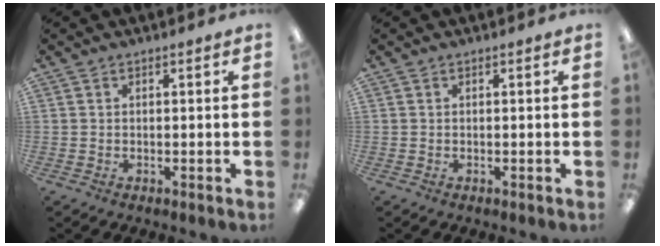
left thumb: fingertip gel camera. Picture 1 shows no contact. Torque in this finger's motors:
{"motor_torque": [-0.02, 0.02, 0.07, 0.07, 0.00]}